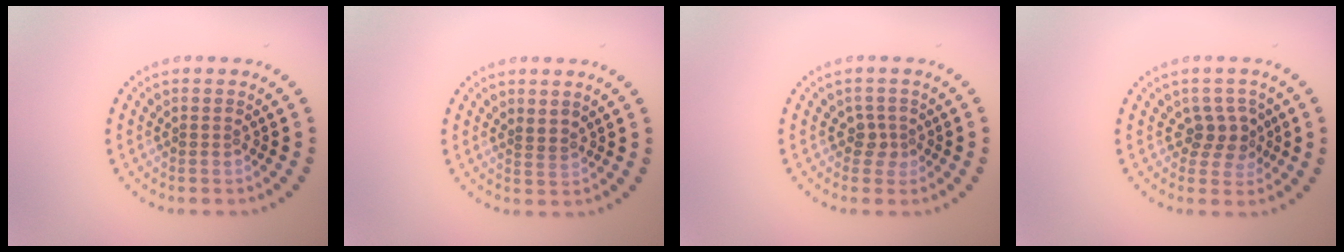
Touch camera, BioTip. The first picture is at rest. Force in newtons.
{"total": 0.6, "press": 0.5, "slide": 0.4}
{"total": 1.5, "press": 1.1, "slide": 1.0}
{"total": 2.3, "press": 1.9, "slide": 1.2}